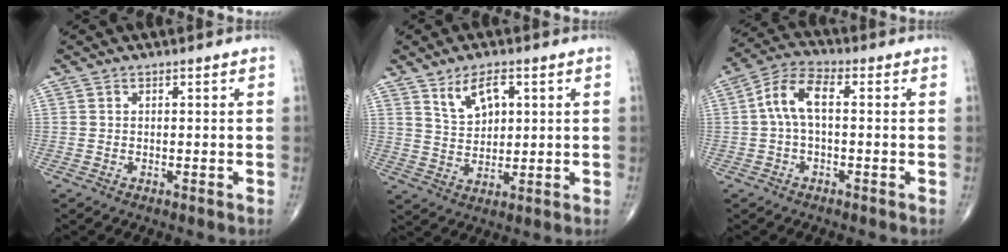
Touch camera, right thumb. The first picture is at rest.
{"total": 6.6, "force": [3.1, 3.5, 4.6], "torque": [-0.070, -0.016, 0.063]}
{"total": 7.2, "force": [0.2, 3.4, 6.4], "torque": [-0.127, 0.027, -0.006]}